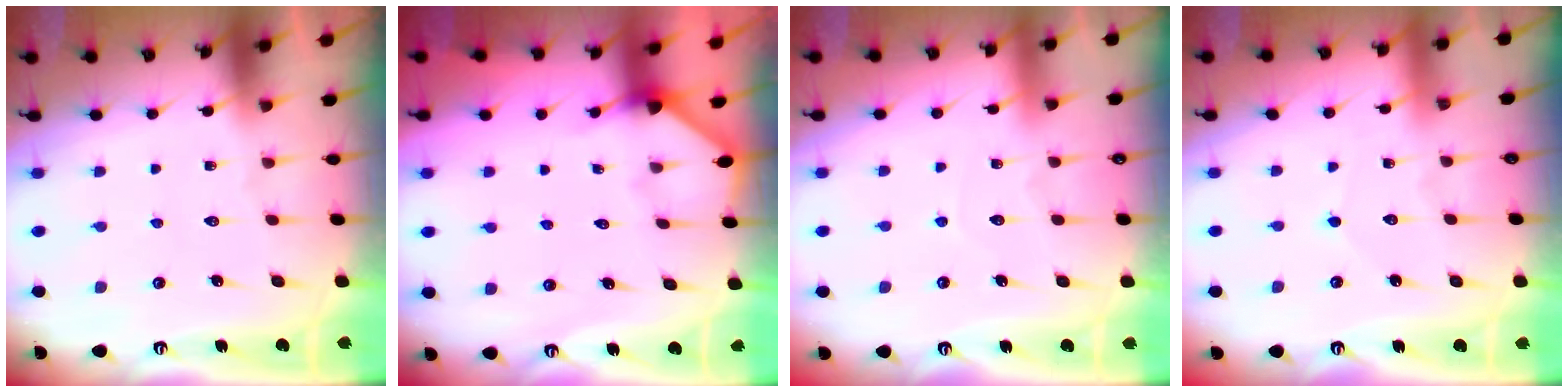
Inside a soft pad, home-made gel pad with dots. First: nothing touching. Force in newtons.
{"total": 2.6, "press": 2.6, "slide": 0.4}
{"total": 3.4, "press": 3.4, "slide": 0.3}
{"total": 2.1, "press": 2.1, "slide": 0.1}